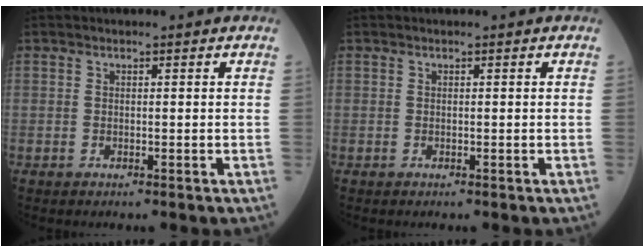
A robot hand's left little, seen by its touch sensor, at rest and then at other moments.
{"total": 0.0}